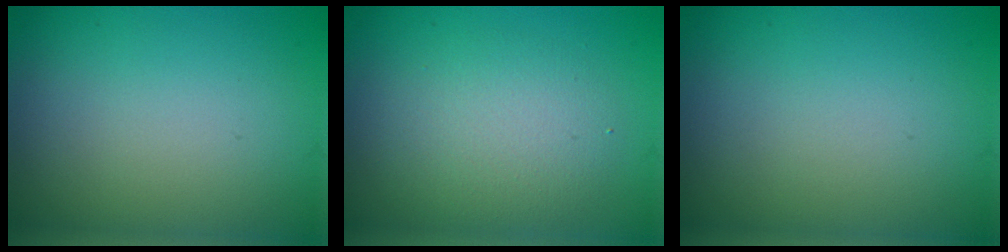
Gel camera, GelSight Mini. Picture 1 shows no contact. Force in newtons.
{"total": 4.1, "press": 4.1, "slide": 0.1}
{"total": 0.0}